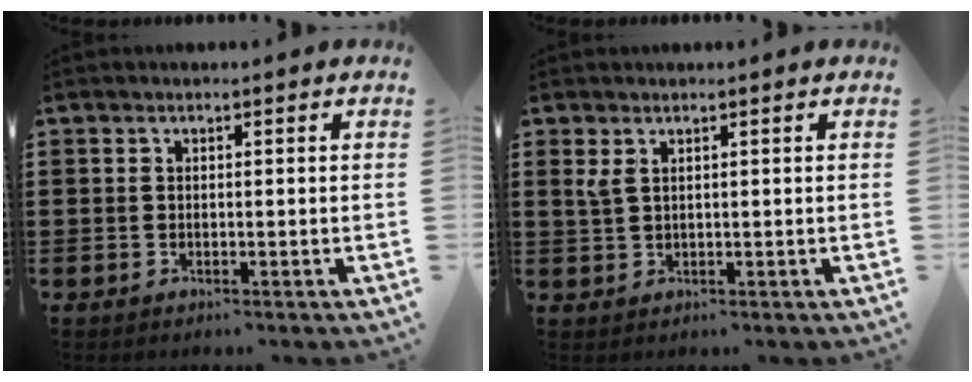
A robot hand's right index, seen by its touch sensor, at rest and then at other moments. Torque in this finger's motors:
{"motor_torque": [0.05, -0.05, 0.01, 0.06]}